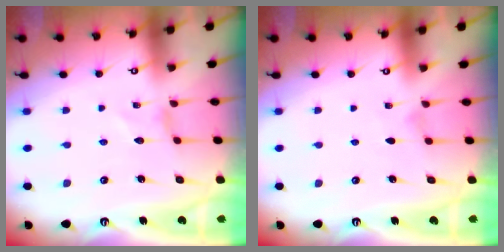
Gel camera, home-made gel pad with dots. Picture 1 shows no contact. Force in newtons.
{"total": 0.0}